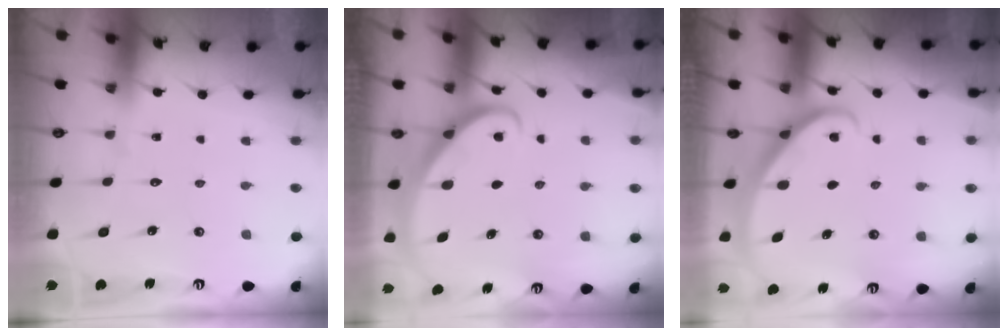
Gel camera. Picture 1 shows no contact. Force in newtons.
{"total": 2.7, "press": 2.7, "slide": 0.2}
{"total": 2.1, "press": 2.1, "slide": 0.2}